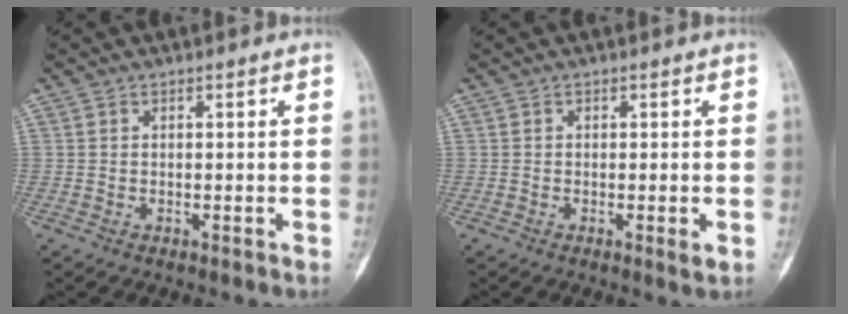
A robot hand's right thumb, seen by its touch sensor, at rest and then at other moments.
{"total": 1.2, "force": [-0.2, 0.4, 1.2], "torque": [-0.010, -0.004, -0.006]}